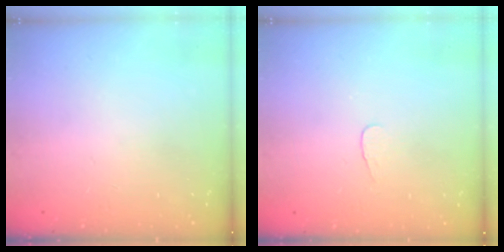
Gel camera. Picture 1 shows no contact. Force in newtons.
{"total": 2.8, "press": 2.7, "slide": 0.3}